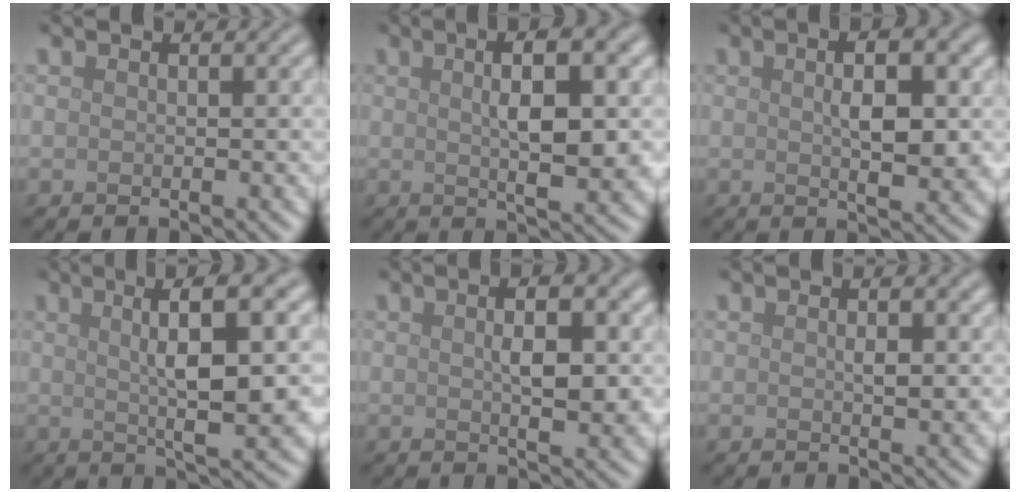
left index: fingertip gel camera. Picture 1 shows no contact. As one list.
[{"total": 6.7, "force": [1.1, 1.8, 6.4], "torque": [-0.094, 0.006, 0.017]}, {"total": 5.2, "force": [0.7, 1.6, 4.9], "torque": [-0.077, 0.003, 0.012]}, {"total": 8.8, "force": [1.7, 2.0, 8.4], "torque": [-0.113, 0.014, 0.025]}, {"total": 4.4, "force": [0.6, 1.4, 4.1], "torque": [-0.069, 0.002, 0.010]}, {"total": 1.7, "force": [0.3, 0.6, 1.6], "torque": [-0.024, -0.001, 0.005]}]